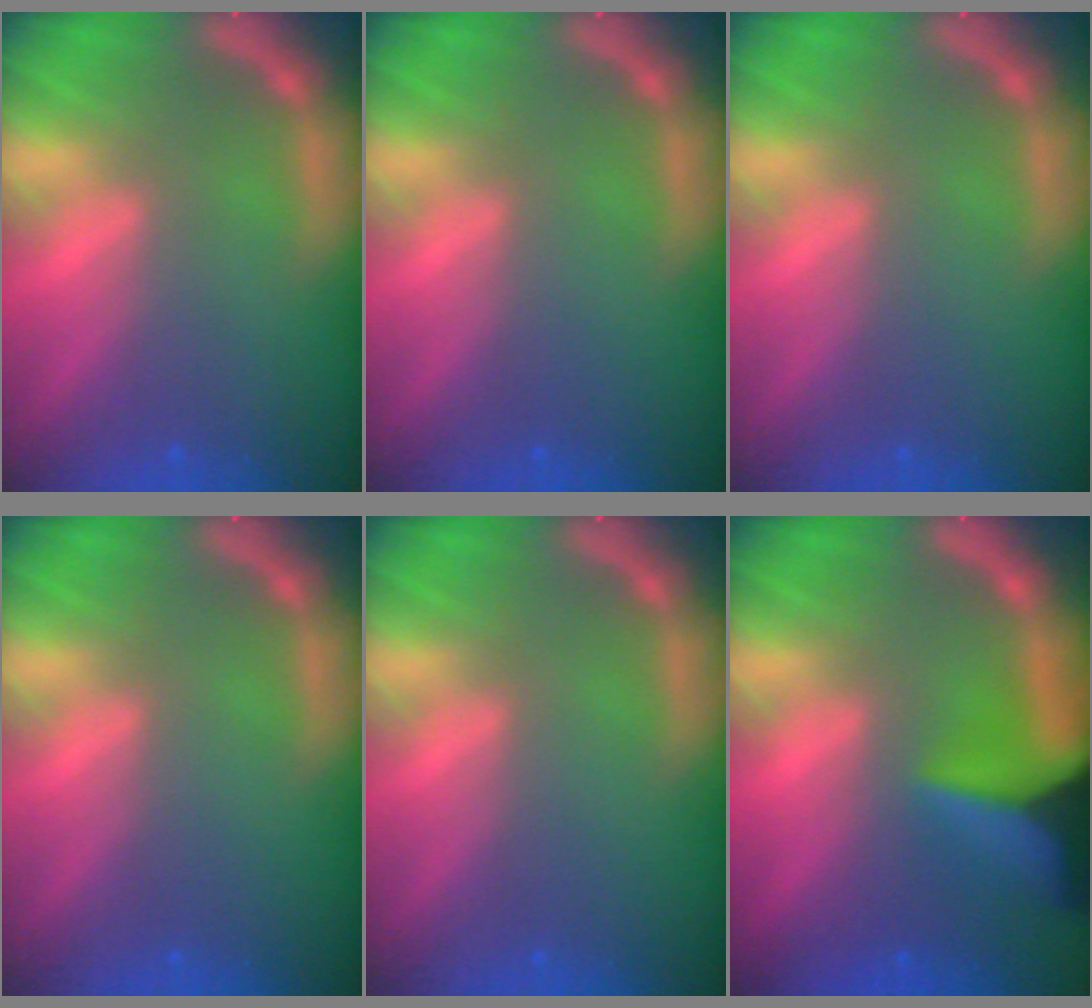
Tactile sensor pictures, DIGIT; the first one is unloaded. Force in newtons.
{"total": 0.0}
{"total": 0.0}
{"total": 0.0}
{"total": 0.0}
{"total": 10.0}